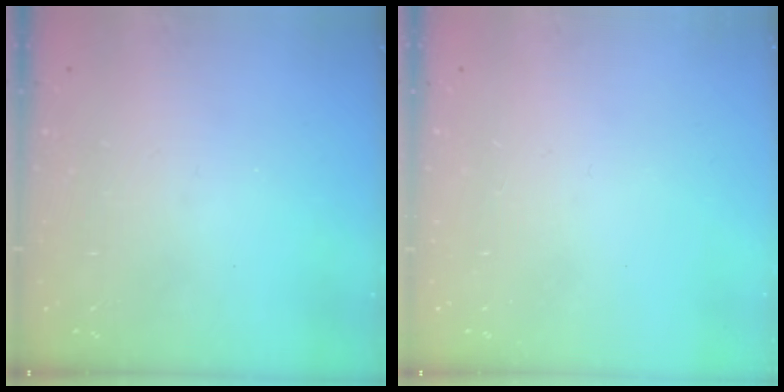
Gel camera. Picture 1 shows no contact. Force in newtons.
{"total": 0.0}